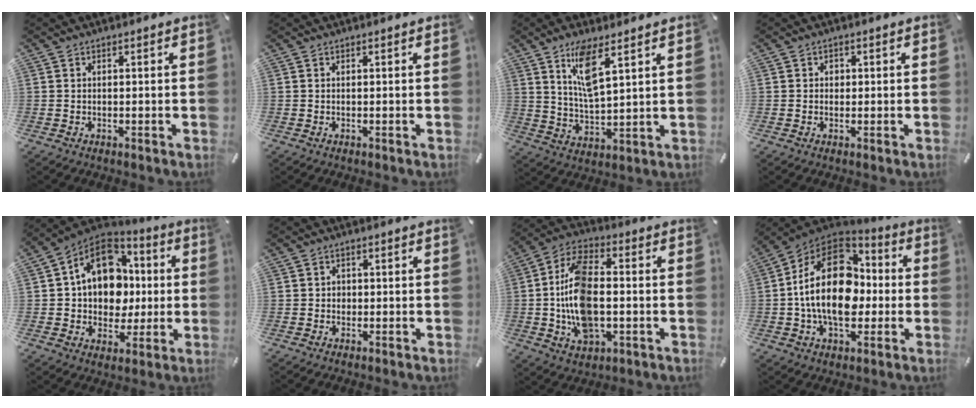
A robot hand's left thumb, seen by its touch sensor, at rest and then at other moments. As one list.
[{"total": 0.0}, {"total": 9.7, "force": [6.0, 2.8, 7.1], "torque": [-0.146, -0.014, 0.107]}, {"total": 1.3, "force": [0.0, 1.2, 0.5], "torque": [-0.003, 0.002, -0.003]}, {"total": 15.6, "force": [2.6, 12.8, 8.5], "torque": [-0.152, -0.004, 0.056]}, {"total": 1.5, "force": [-0.2, 1.4, 0.4], "torque": [-0.010, 0.005, -0.007]}, {"total": 15.7, "force": [-1.6, 9.2, 12.6], "torque": [-0.267, -0.002, -0.029]}, {"total": 22.8, "force": [-0.4, 15.1, 17.0], "torque": [-0.318, 0.018, -0.004]}]